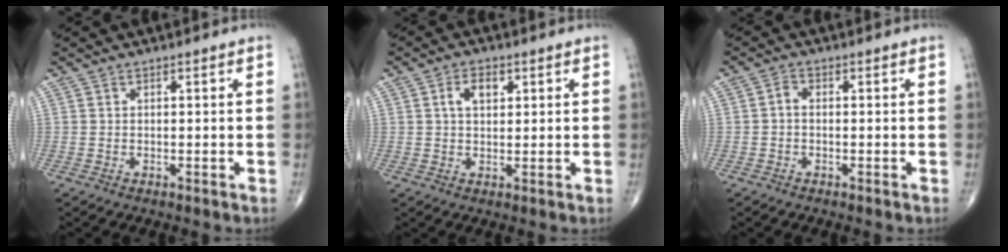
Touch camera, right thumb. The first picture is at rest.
{"total": 4.3, "force": [1.5, 2.6, 3.1], "torque": [-0.048, 0.002, 0.023]}
{"total": 1.7, "force": [-0.3, 1.1, 1.2], "torque": [-0.018, 0.005, -0.011]}